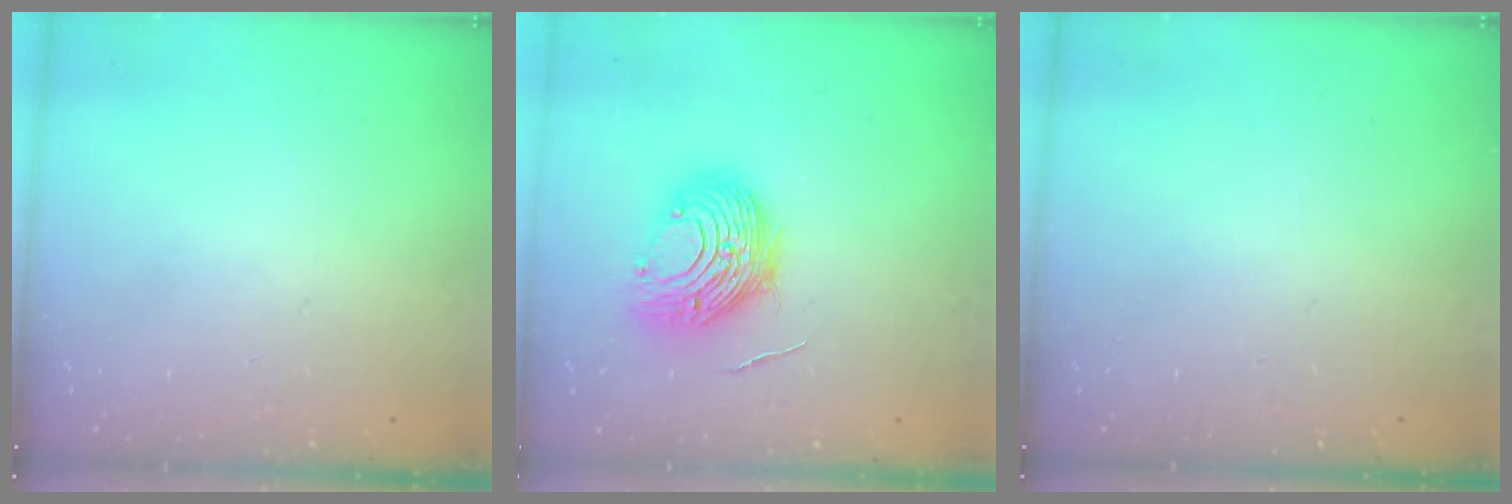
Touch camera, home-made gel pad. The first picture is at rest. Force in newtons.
{"total": 11.5, "press": 11.4, "slide": 1.1}
{"total": 0.0}